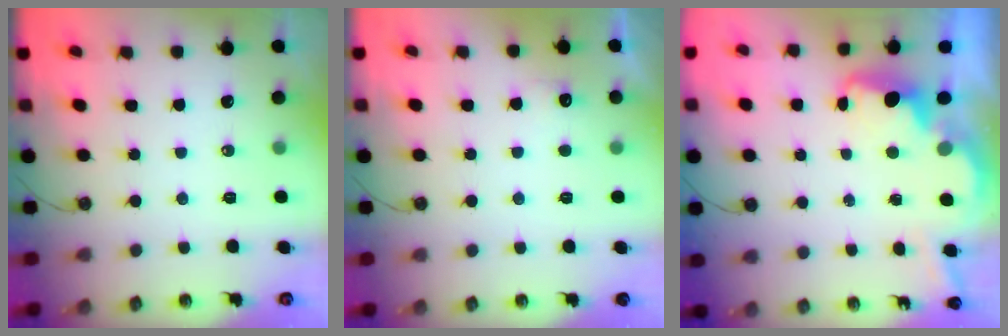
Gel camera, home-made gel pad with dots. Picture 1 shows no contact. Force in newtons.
{"total": 5.8, "press": 5.7, "slide": 1.2}
{"total": 3.7, "press": 3.6, "slide": 0.7}